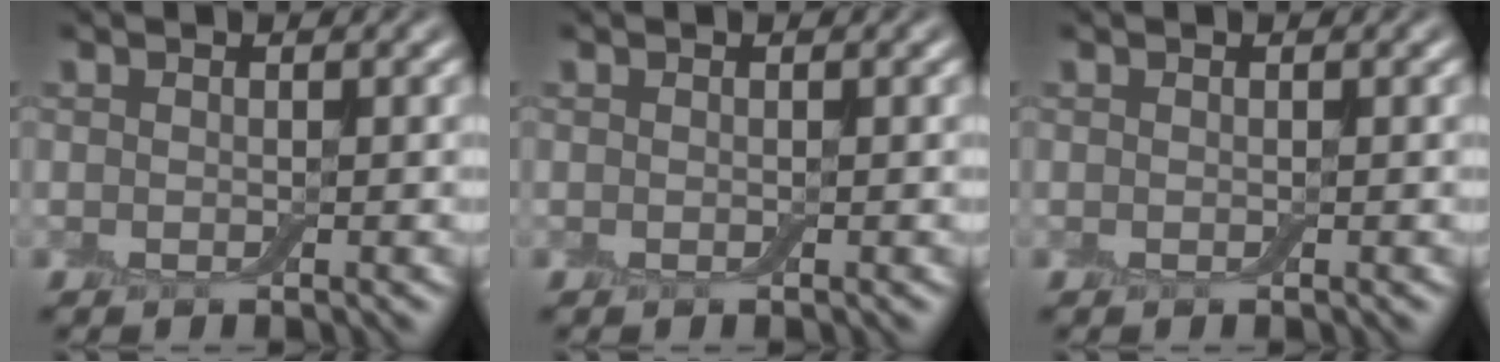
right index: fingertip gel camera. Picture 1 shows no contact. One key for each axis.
{"total": 0.0}
{"total": 0.0}